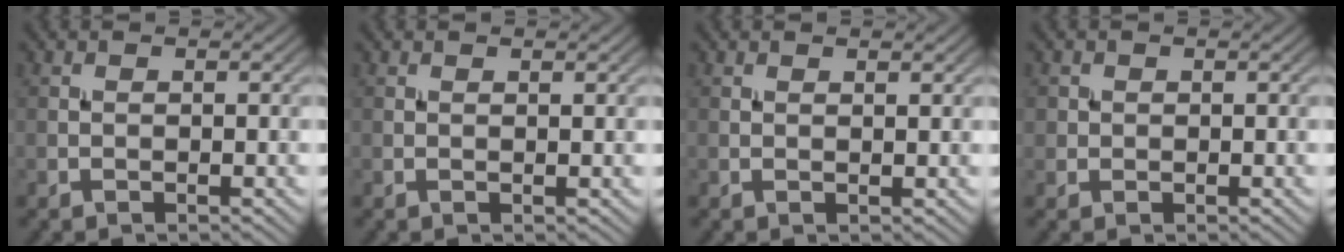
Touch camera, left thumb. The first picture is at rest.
{"total": 0.7, "force": [0.5, -0.1, 0.4], "torque": [-0.008, 0.002, 0.010]}
{"total": 1.0, "force": [0.8, 0.0, 0.6], "torque": [-0.012, 0.002, 0.013]}
{"total": 1.1, "force": [0.3, 1.1, 0.2], "torque": [-0.001, -0.004, 0.005]}